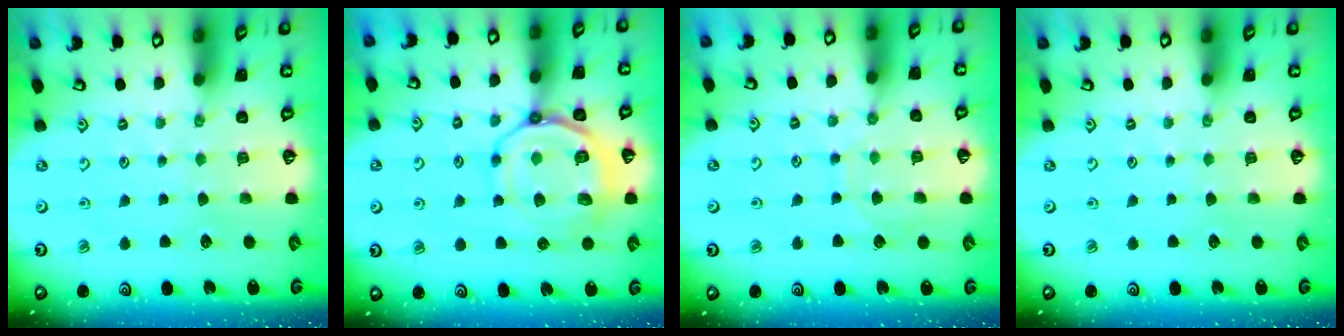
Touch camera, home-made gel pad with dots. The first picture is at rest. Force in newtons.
{"total": 13.7, "press": 13.6, "slide": 1.5}
{"total": 7.9, "press": 7.9, "slide": 0.5}
{"total": 0.0}